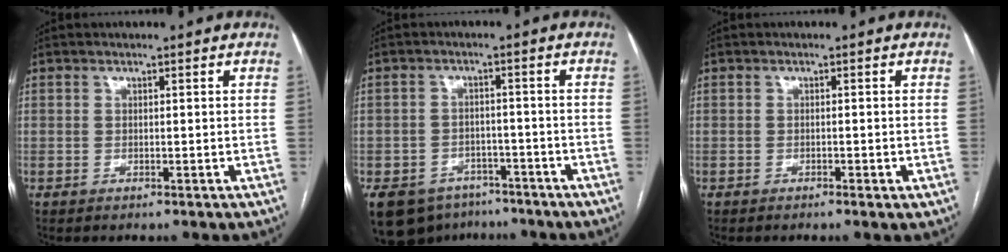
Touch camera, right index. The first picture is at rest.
{"total": 11.9, "force": [-7.9, 8.0, 4.0], "torque": [-0.088, 0.000, -0.107]}
{"total": 1.1, "force": [-0.6, 0.2, 0.9], "torque": [-0.014, 0.000, -0.008]}